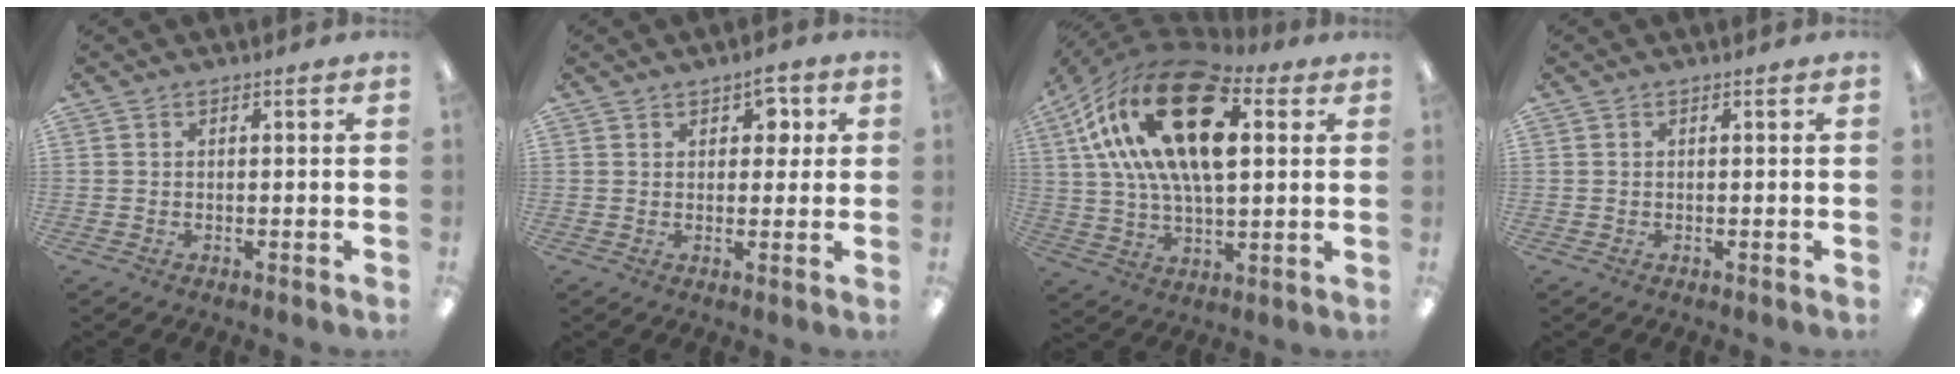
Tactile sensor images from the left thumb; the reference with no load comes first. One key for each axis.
{"total": 4.4, "fx": 2.2, "fy": 2.8, "fz": 2.6, "tx": -0.025, "ty": -0.005, "tz": 0.033}
{"total": 25.4, "fx": 9.1, "fy": 12.8, "fz": 20.0, "tx": -0.374, "ty": -0.020, "tz": 0.148}
{"total": 0.0}